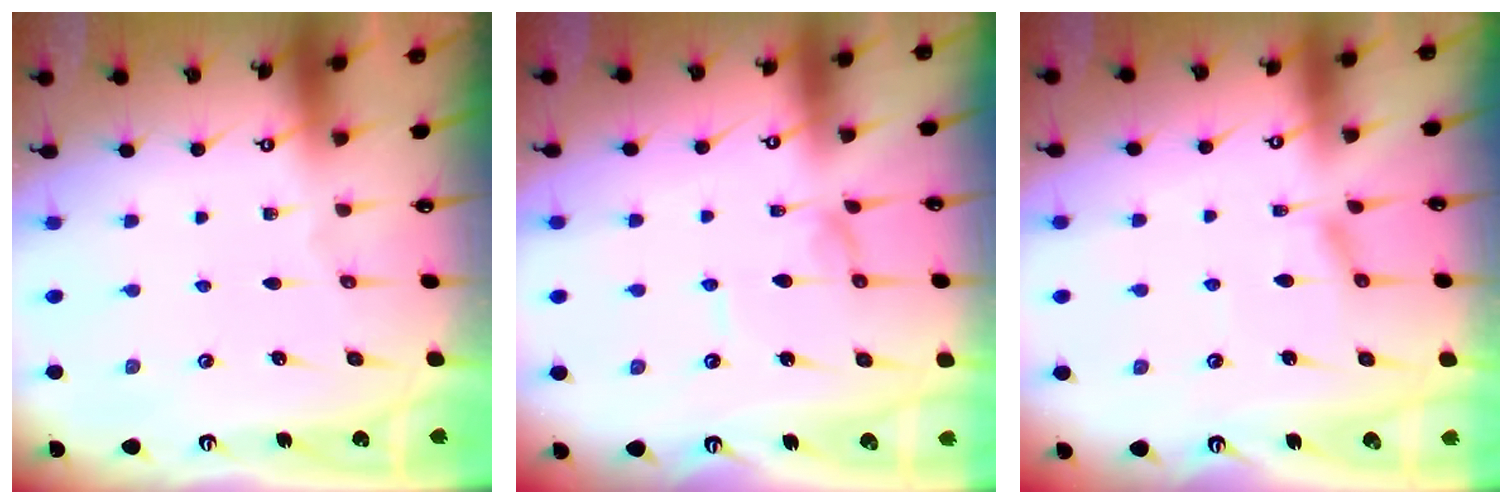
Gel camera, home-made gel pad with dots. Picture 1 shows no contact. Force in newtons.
{"total": 0.0}
{"total": 2.1, "press": 2.0, "slide": 0.5}